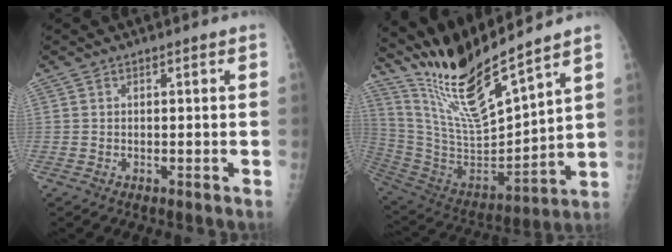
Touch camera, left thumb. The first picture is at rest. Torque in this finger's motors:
{"motor_torque": [0.72, -0.18, 1.38, -1.38, 0.14]}